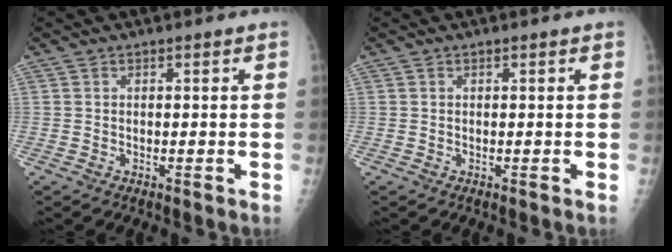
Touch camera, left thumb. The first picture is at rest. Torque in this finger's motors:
{"motor_torque": [-0.04, -0.04, 0.12, 0.07, 0.00]}